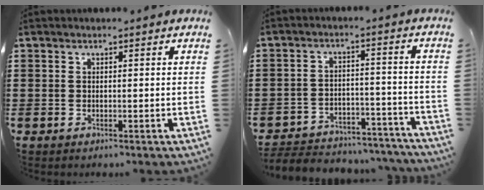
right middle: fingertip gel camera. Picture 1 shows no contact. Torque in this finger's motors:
{"motor_torque": [0.72, -0.31, 0.24, 0.13]}